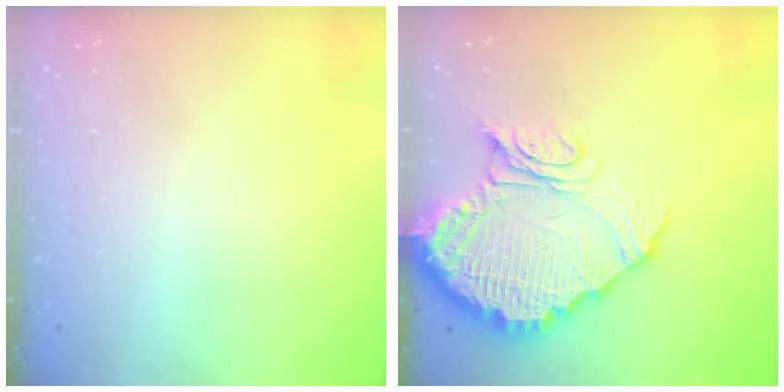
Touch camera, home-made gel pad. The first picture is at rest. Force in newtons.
{"total": 15.3, "press": 15.2, "slide": 1.5}